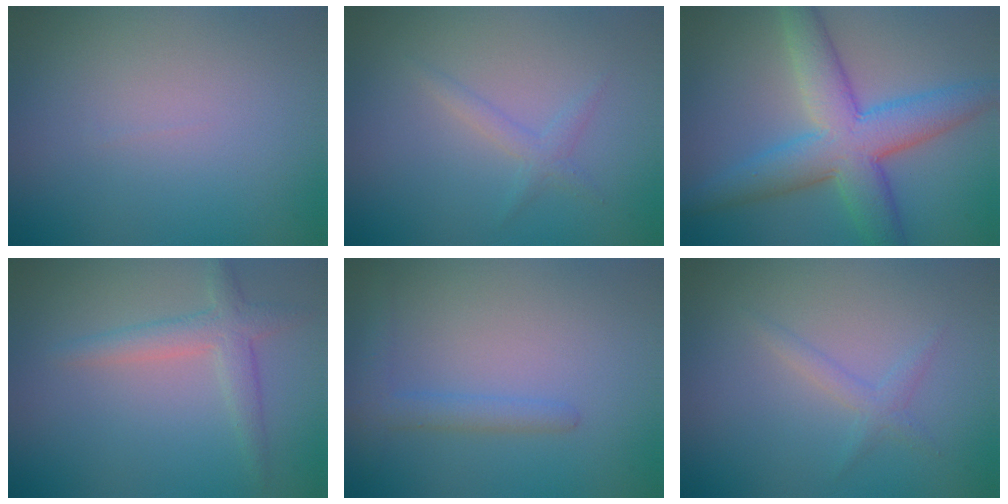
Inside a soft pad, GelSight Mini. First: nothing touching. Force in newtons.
{"total": 1.3, "press": 1.3, "slide": 0.1}
{"total": 7.7, "press": 7.7, "slide": 0.3}
{"total": 2.7, "press": 2.7, "slide": 0.1}
{"total": 2.0, "press": 2.0, "slide": 0.2}
{"total": 1.3, "press": 1.3, "slide": 0.1}